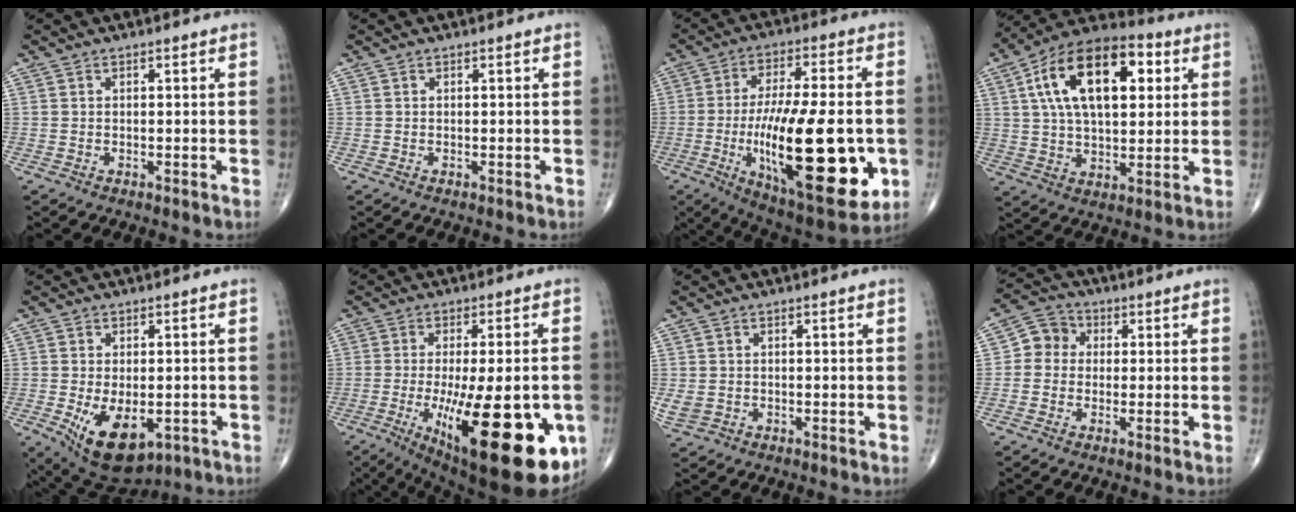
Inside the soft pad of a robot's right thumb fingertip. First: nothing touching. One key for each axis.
{"total": 0.0}
{"total": 27.9, "fx": -5.7, "fy": 9.7, "fz": 25.6, "tx": -0.410, "ty": -0.015, "tz": -0.072}
{"total": 20.5, "fx": 5.8, "fy": 10.8, "fz": 16.5, "tx": -0.258, "ty": 0.011, "tz": 0.089}
{"total": 11.6, "fx": -3.7, "fy": 6.4, "fz": 8.9, "tx": -0.135, "ty": -0.008, "tz": -0.039}
{"total": 25.8, "fx": -7.6, "fy": 8.6, "fz": 23.2, "tx": -0.304, "ty": -0.027, "tz": -0.088}
{"total": 2.8, "fx": -0.5, "fy": 2.3, "fz": 1.5, "tx": -0.034, "ty": -0.001, "tz": -0.003}
{"total": 5.6, "fx": 0.1, "fy": 5.1, "fz": 2.4, "tx": -0.018, "ty": 0.017, "tz": -0.013}